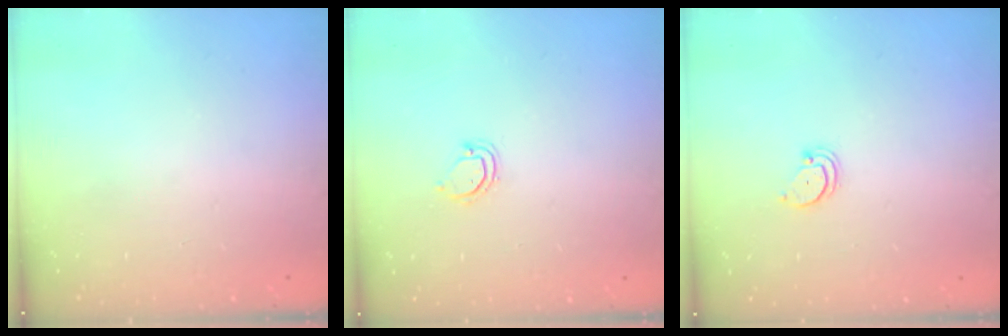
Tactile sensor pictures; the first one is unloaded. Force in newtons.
{"total": 3.9, "press": 3.9, "slide": 0.3}
{"total": 1.5, "press": 1.5, "slide": 0.2}